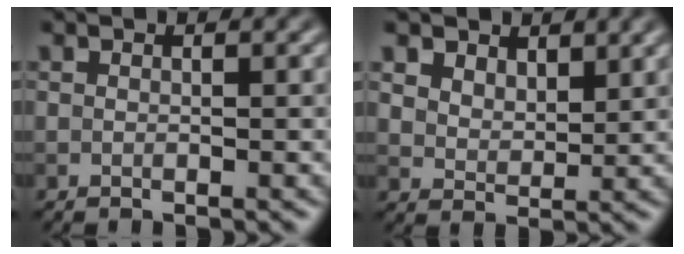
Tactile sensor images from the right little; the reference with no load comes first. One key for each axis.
{"total": 4.6, "fx": 3.3, "fy": 2.6, "fz": 1.8, "tx": -0.057, "ty": -0.003, "tz": 0.062}